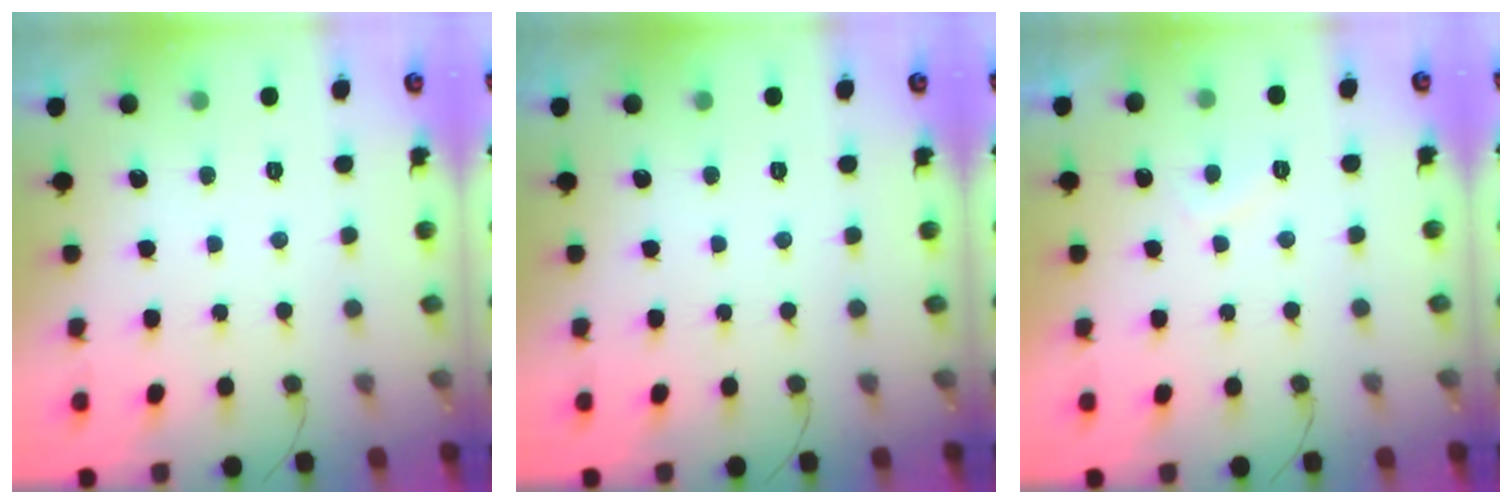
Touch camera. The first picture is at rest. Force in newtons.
{"total": 0.0}
{"total": 1.5, "press": 1.3, "slide": 0.7}